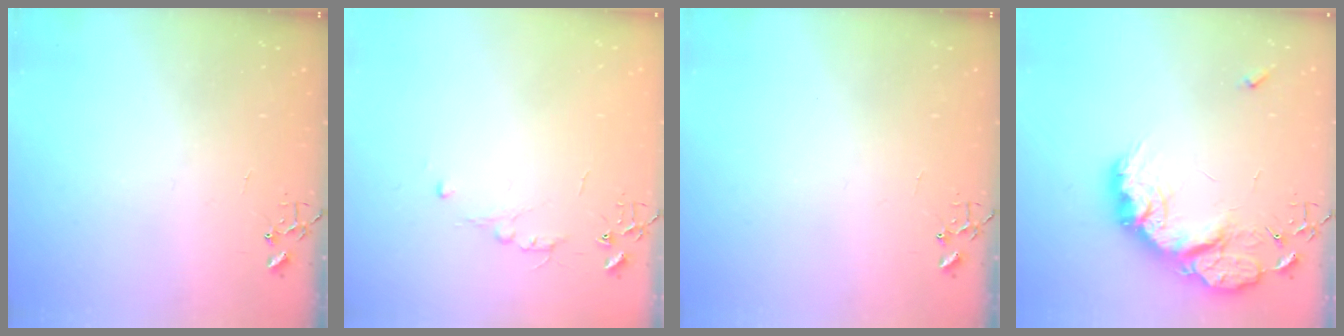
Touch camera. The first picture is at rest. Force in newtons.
{"total": 4.8, "press": 4.8, "slide": 0.7}
{"total": 0.0}
{"total": 19.6, "press": 19.6, "slide": 1.3}